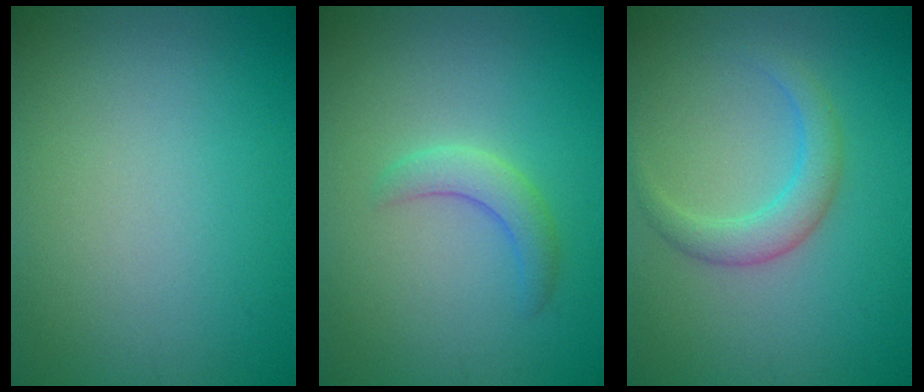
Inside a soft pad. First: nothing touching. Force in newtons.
{"total": 2.3, "press": 2.2, "slide": 0.2}
{"total": 2.8, "press": 2.8, "slide": 0.2}